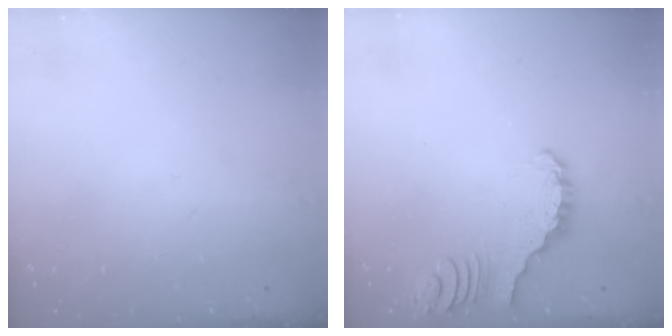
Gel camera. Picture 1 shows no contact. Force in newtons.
{"total": 2.9, "press": 2.9, "slide": 0.3}